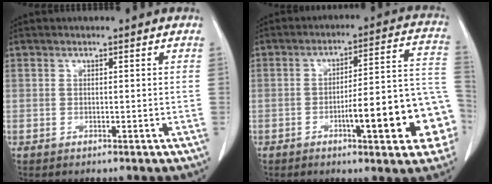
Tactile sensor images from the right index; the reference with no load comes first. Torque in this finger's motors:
{"motor_torque": [1.97, -0.17, 0.72, 0.07]}